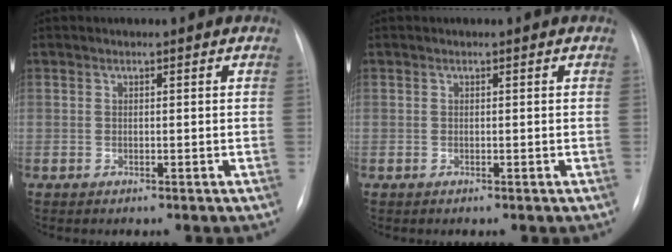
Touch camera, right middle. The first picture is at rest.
{"total": 0.0}